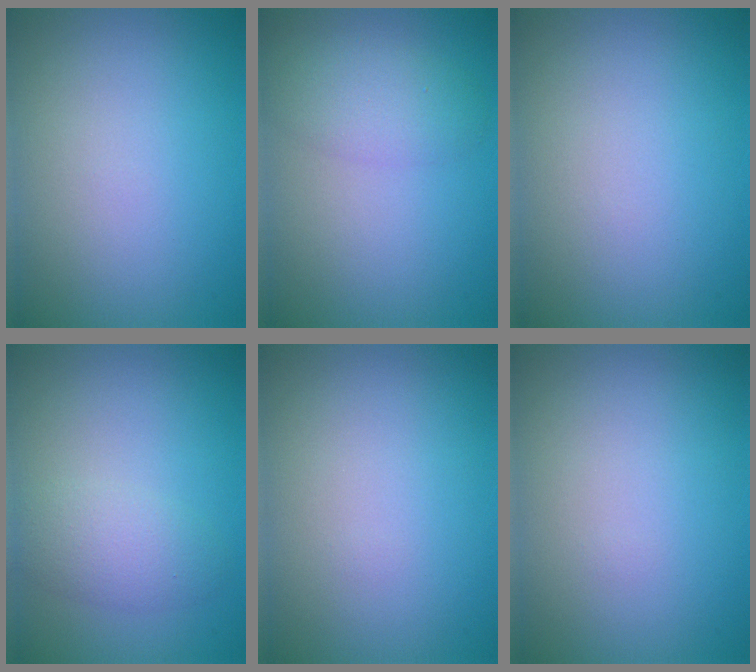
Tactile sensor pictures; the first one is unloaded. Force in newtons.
{"total": 3.0, "press": 3.0, "slide": 0.1}
{"total": 0.0}
{"total": 2.8, "press": 2.8, "slide": 0.1}
{"total": 0.0}
{"total": 0.0}